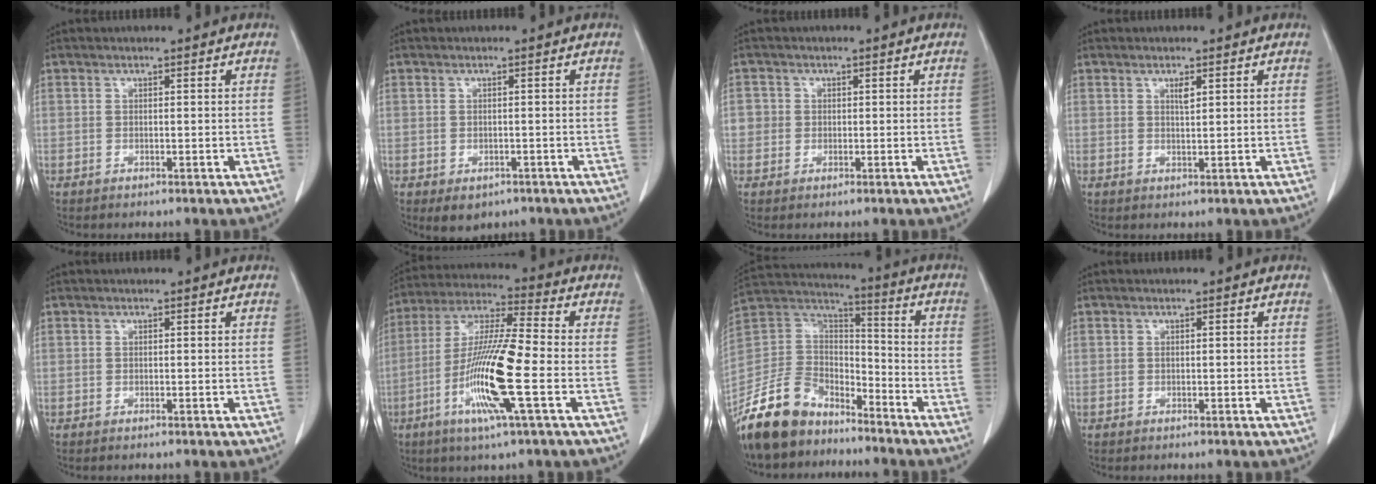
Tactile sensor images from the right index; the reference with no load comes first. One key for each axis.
{"total": 3.2, "fx": -1.7, "fy": 2.4, "fz": 1.3, "tx": -0.013, "ty": 0.000, "tz": -0.012}
{"total": 2.2, "fx": 0.1, "fy": 2.2, "fz": 0.2, "tx": 0.009, "ty": 0.006, "tz": 0.002}
{"total": 1.4, "fx": 0.7, "fy": 0.2, "fz": 1.2, "tx": -0.023, "ty": -0.003, "tz": 0.014}
{"total": 0.0}
{"total": 14.7, "fx": -4.3, "fy": 0.2, "fz": 14.1, "tx": -0.287, "ty": -0.013, "tz": -0.088}
{"total": 14.5, "fx": -11.7, "fy": 7.1, "fz": 4.6, "tx": -0.104, "ty": 0.029, "tz": -0.226}
{"total": 0.0}